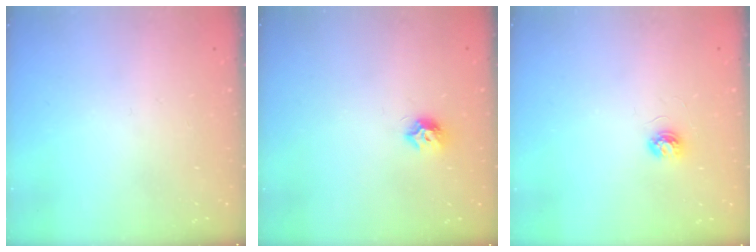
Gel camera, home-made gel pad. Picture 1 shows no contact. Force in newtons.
{"total": 7.3, "press": 7.2, "slide": 0.9}
{"total": 3.7, "press": 3.7, "slide": 0.5}